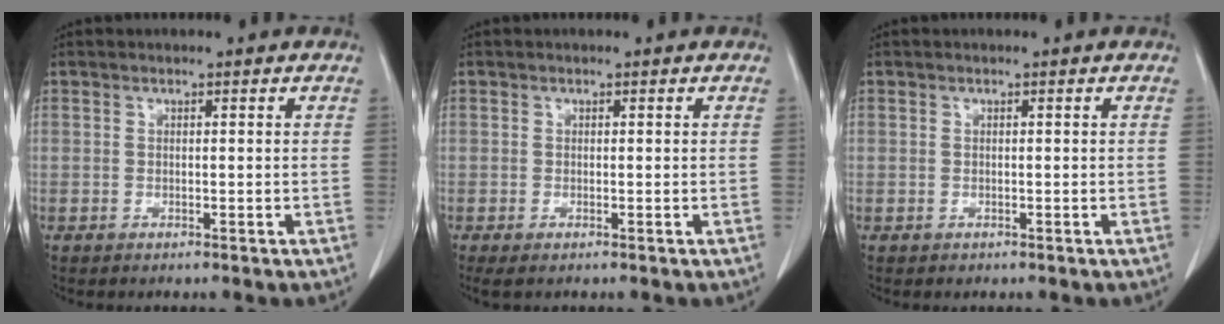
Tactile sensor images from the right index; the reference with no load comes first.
{"total": 1.1, "force": [-0.6, 0.3, 0.8], "torque": [-0.016, -0.005, -0.007]}
{"total": 0.6, "force": [-0.2, 0.5, 0.0], "torque": [0.004, 0.006, -0.006]}